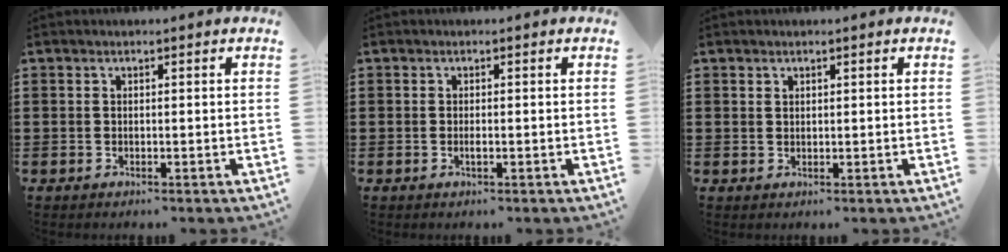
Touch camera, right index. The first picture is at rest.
{"total": 0.8, "force": [-0.3, 0.2, 0.8], "torque": [-0.015, -0.004, -0.004]}
{"total": 0.8, "force": [0.6, 0.5, 0.1], "torque": [-0.004, 0.002, 0.012]}